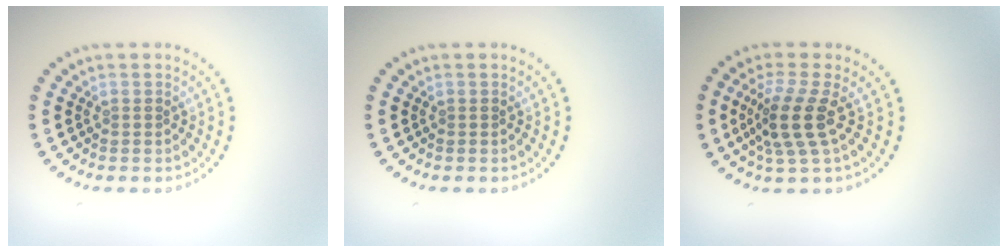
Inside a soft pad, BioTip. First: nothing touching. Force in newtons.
{"total": 0.0}
{"total": 3.7, "press": 2.8, "slide": 2.4}